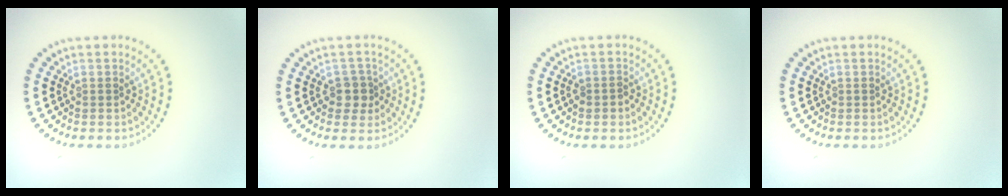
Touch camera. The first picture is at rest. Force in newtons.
{"total": 1.9, "press": 1.6, "slide": 1.0}
{"total": 0.9, "press": 0.8, "slide": 0.4}
{"total": 0.0}